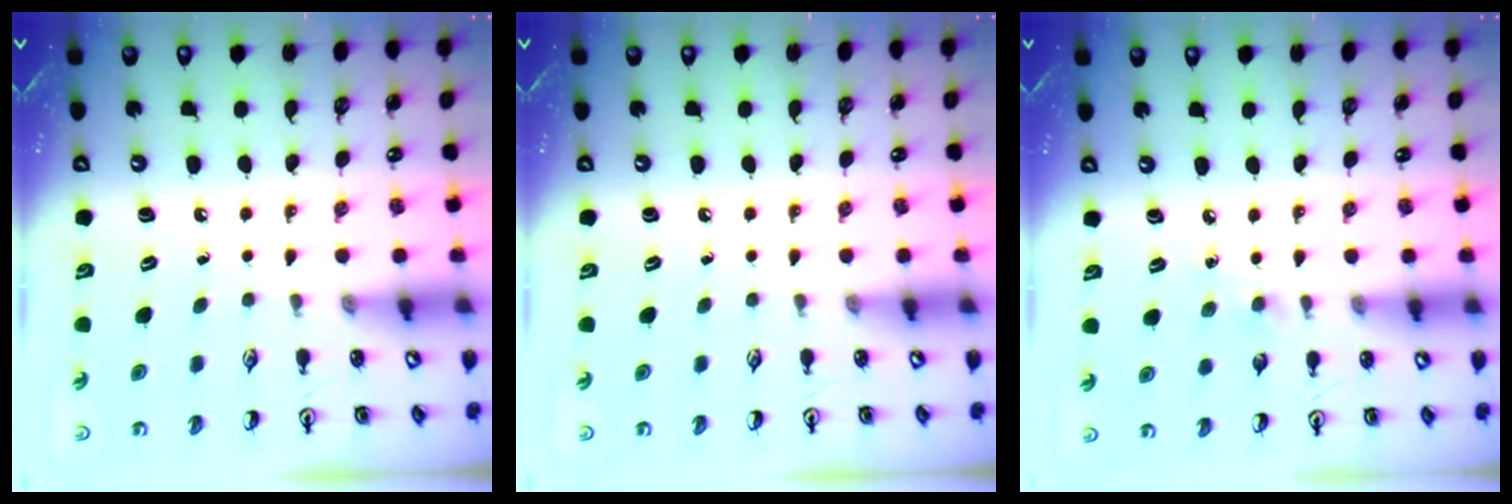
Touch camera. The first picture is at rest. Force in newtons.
{"total": 0.0}
{"total": 3.6, "press": 3.6, "slide": 0.5}